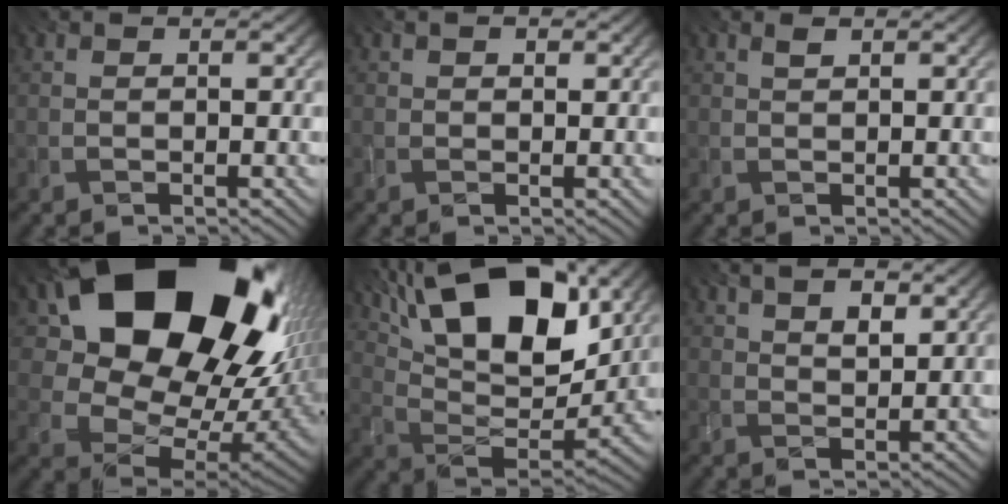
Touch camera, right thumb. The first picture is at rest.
{"total": 1.4, "force": [0.5, 0.9, 0.9], "torque": [-0.014, 0.001, 0.009]}
{"total": 0.8, "force": [0.6, 0.3, 0.5], "torque": [-0.014, 0.000, 0.012]}
{"total": 22.5, "force": [9.0, 15.9, 13.1], "torque": [-0.259, -0.016, 0.205]}
{"total": 19.1, "force": [9.9, 8.8, 13.8], "torque": [-0.248, 0.016, 0.153]}
{"total": 4.3, "force": [2.4, 2.0, 3.1], "torque": [-0.053, -0.003, 0.046]}